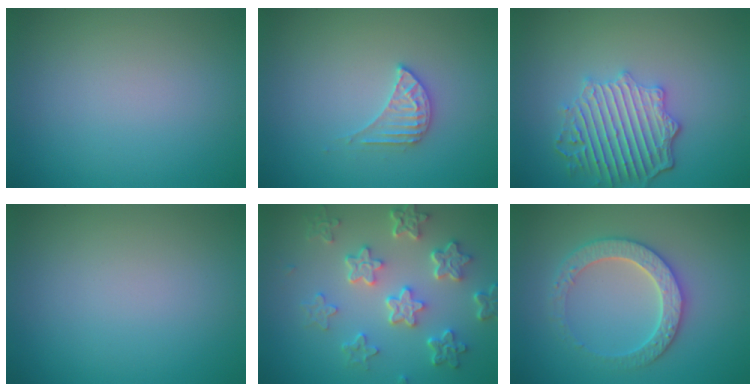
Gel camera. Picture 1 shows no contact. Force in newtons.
{"total": 2.3, "press": 2.3, "slide": 0.3}
{"total": 5.5, "press": 4.5, "slide": 3.1}
{"total": 0.0}
{"total": 6.0, "press": 4.5, "slide": 4.0}
{"total": 4.4, "press": 4.3, "slide": 1.0}